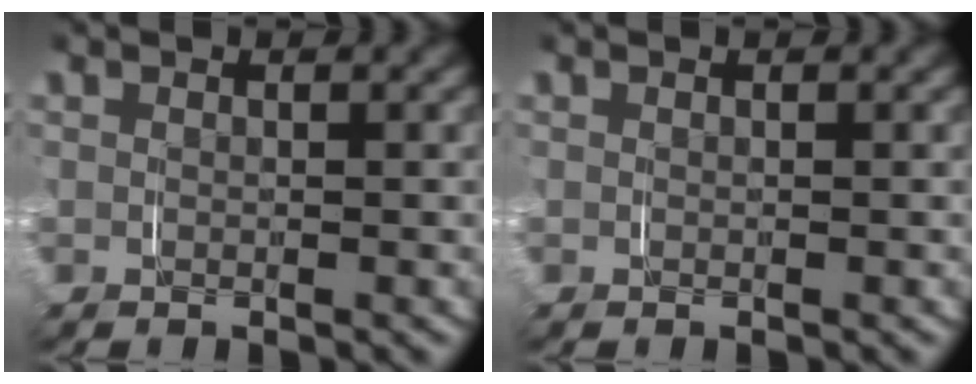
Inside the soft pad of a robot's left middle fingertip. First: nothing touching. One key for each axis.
{"total": 0.0}